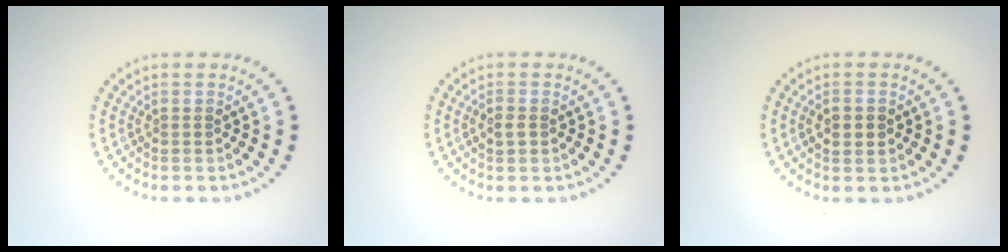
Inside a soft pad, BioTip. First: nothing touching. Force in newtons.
{"total": 1.2, "press": 1.2, "slide": 0.2}
{"total": 2.4, "press": 2.4, "slide": 0.1}